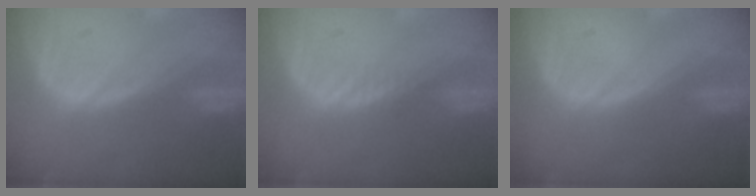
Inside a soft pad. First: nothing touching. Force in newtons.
{"total": 1.2, "press": 0.9, "slide": 0.8}
{"total": 0.0}